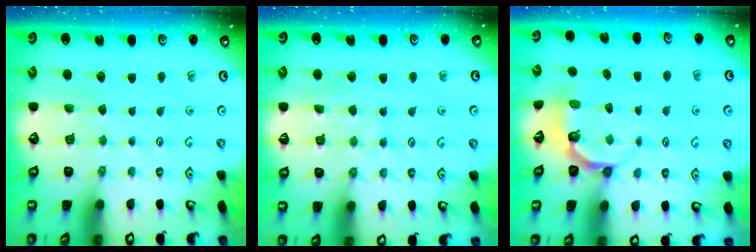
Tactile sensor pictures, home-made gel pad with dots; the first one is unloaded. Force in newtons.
{"total": 7.2, "press": 7.2, "slide": 0.5}
{"total": 5.1, "press": 4.0, "slide": 3.1}